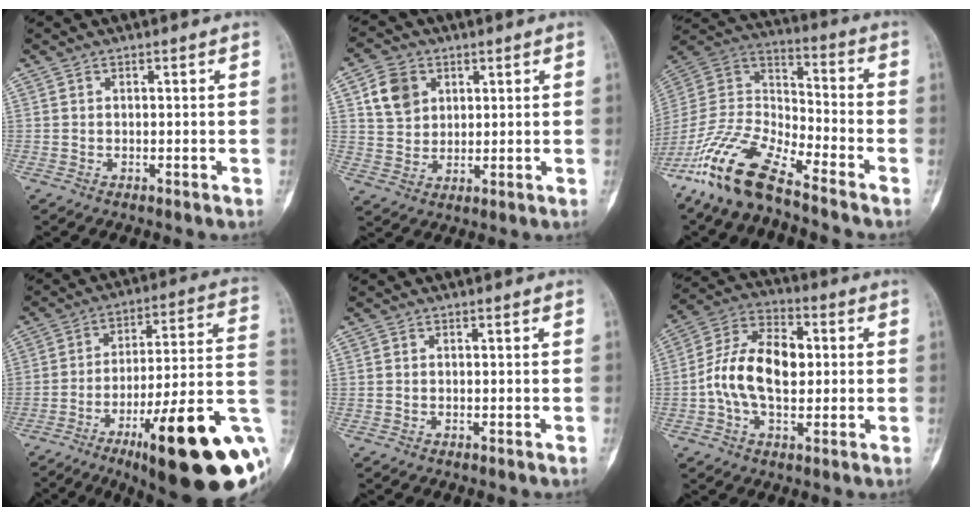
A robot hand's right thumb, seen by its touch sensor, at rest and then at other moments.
{"total": 7.8, "force": [2.9, 6.2, 3.6], "torque": [-0.039, -0.006, 0.059]}
{"total": 17.0, "force": [-12.8, 5.1, 10.0], "torque": [-0.194, 0.067, -0.251]}
{"total": 27.8, "force": [-10.2, 6.3, 25.1], "torque": [-0.285, 0.046, -0.147]}
{"total": 0.0}
{"total": 14.4, "force": [-0.1, 9.0, 11.3], "torque": [-0.189, 0.030, -0.010]}